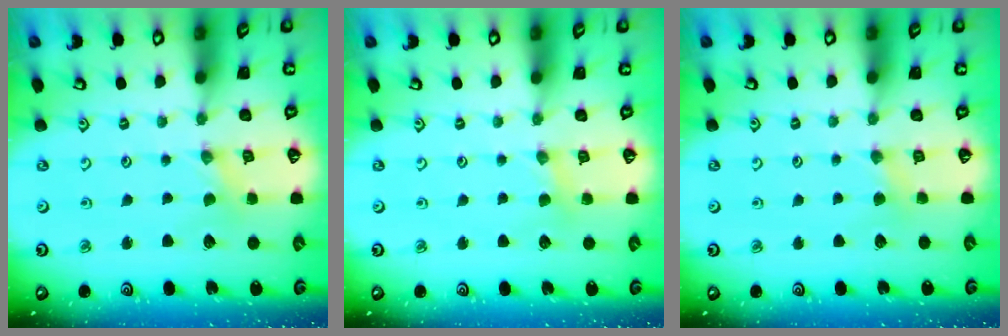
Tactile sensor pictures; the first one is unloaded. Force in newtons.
{"total": 2.6, "press": 2.6, "slide": 0.4}
{"total": 2.3, "press": 2.3, "slide": 0.4}